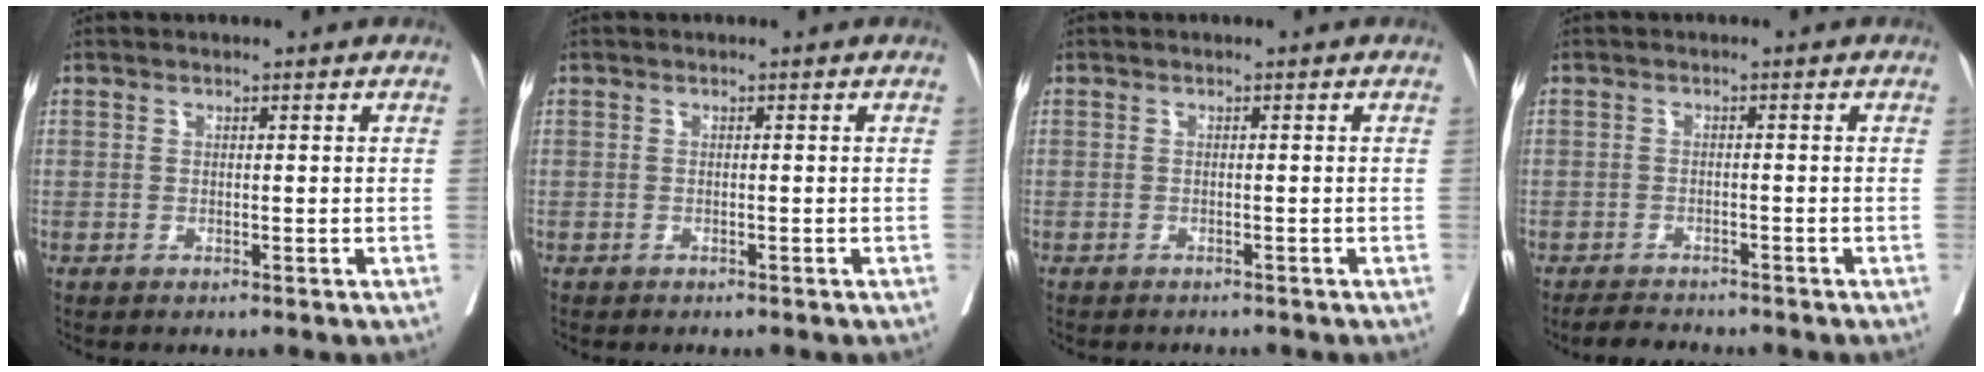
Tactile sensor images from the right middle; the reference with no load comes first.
{"total": 0.6, "force": [-0.5, 0.2, 0.2], "torque": [-0.013, -0.001, -0.009]}
{"total": 3.1, "force": [-2.9, 0.7, 0.9], "torque": [-0.016, -0.004, -0.035]}
{"total": 3.1, "force": [-2.9, 0.8, 0.6], "torque": [-0.018, -0.009, -0.048]}